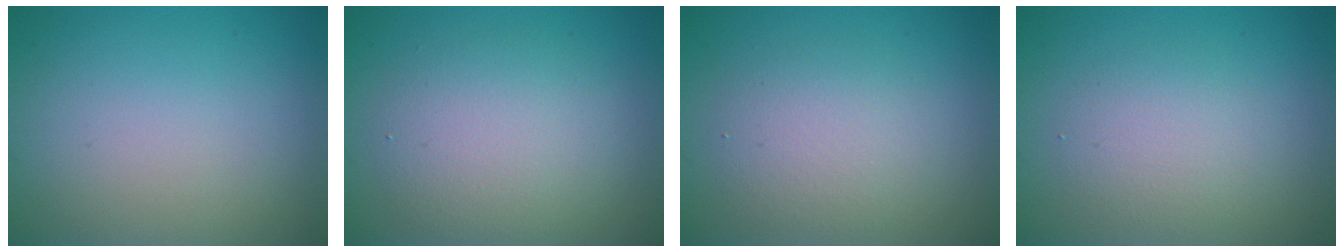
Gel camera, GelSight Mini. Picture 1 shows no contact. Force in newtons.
{"total": 4.5, "press": 4.5, "slide": 0.1}
{"total": 3.4, "press": 3.4, "slide": 0.5}
{"total": 2.6, "press": 2.6, "slide": 0.2}